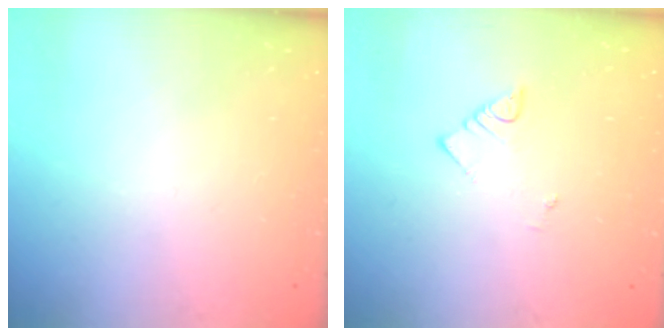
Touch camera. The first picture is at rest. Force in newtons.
{"total": 2.5, "press": 2.5, "slide": 0.2}